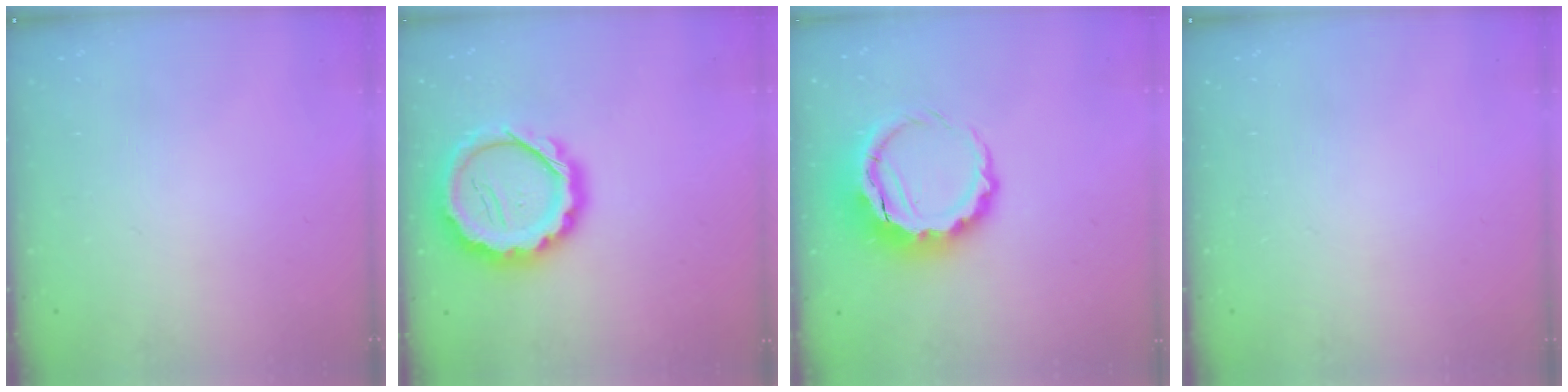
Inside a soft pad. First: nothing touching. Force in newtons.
{"total": 14.7, "press": 14.4, "slide": 3.0}
{"total": 8.2, "press": 7.9, "slide": 2.0}
{"total": 0.0}